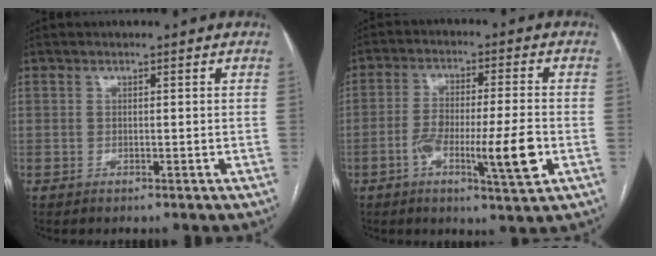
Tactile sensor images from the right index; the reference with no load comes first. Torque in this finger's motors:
{"motor_torque": [0.51, -0.08, 0.58, 0.08]}